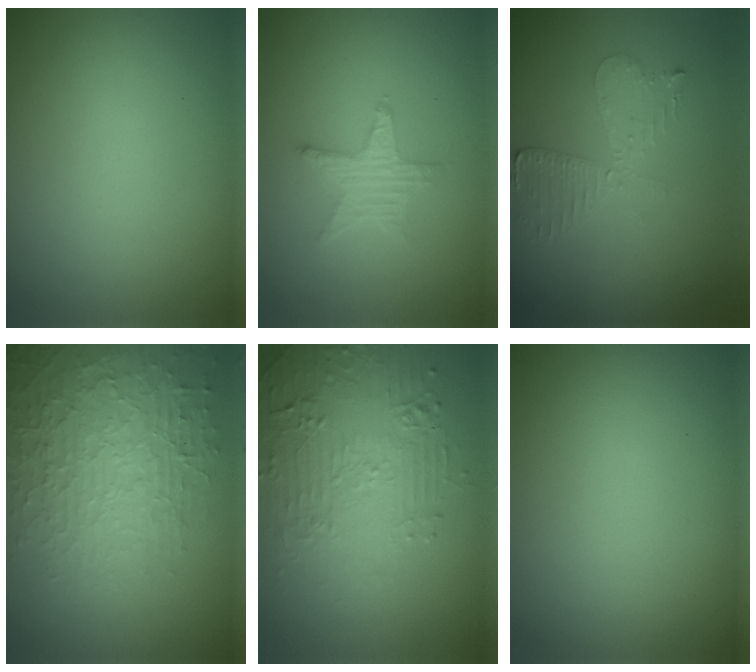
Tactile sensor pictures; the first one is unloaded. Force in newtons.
{"total": 2.7, "press": 2.6, "slide": 0.5}
{"total": 2.6, "press": 2.5, "slide": 0.5}
{"total": 6.5, "press": 5.1, "slide": 4.0}
{"total": 4.7, "press": 3.5, "slide": 3.2}
{"total": 0.0}